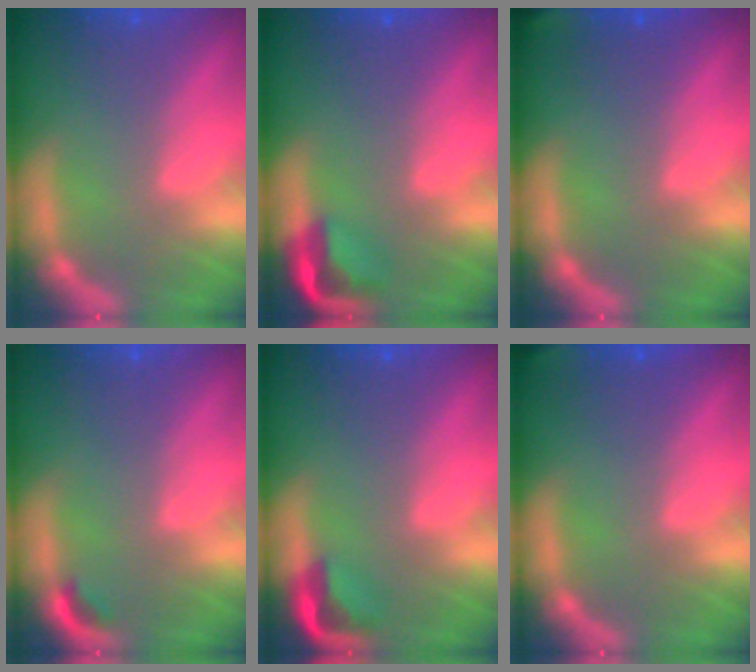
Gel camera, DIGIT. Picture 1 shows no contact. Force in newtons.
{"total": 3.5}
{"total": 1.9}
{"total": 0.9}
{"total": 2.9}
{"total": 1.4}